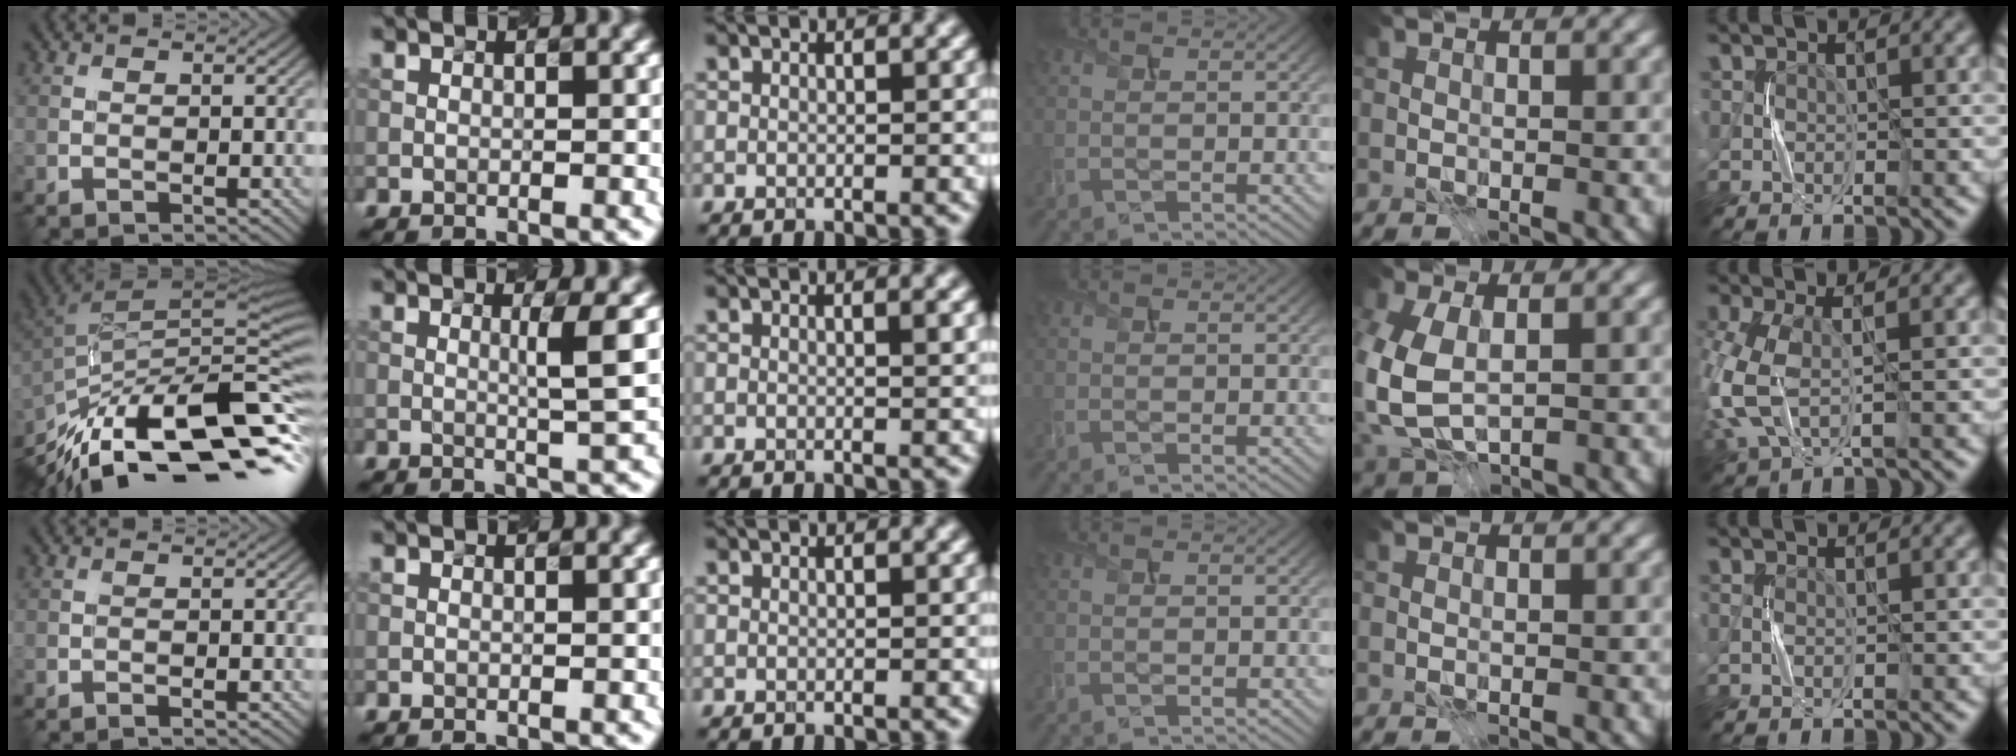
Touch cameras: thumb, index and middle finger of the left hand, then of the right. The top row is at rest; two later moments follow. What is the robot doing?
{"motion": "press", "object": "syringe"}